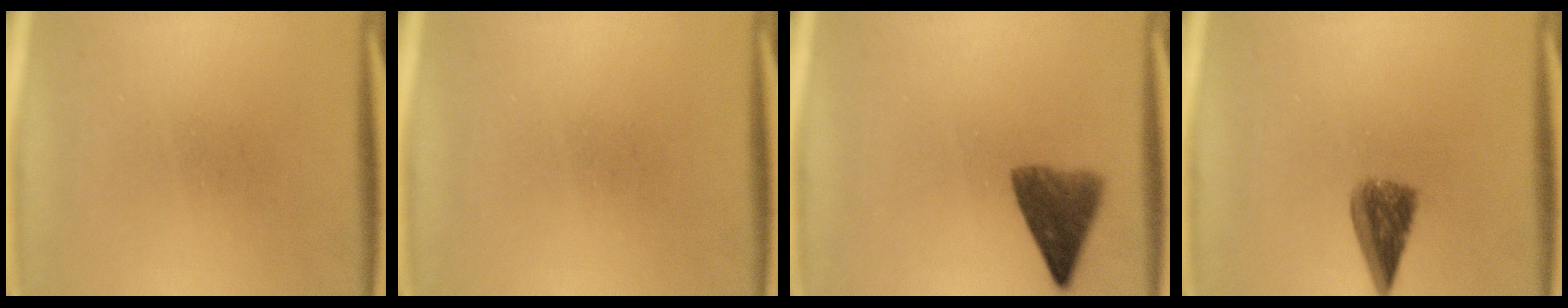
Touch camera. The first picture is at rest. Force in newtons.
{"total": 0.0}
{"total": 6.1}
{"total": 5.4}